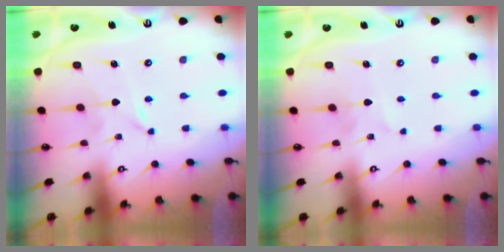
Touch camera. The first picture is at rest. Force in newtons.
{"total": 2.7, "press": 2.7, "slide": 0.2}